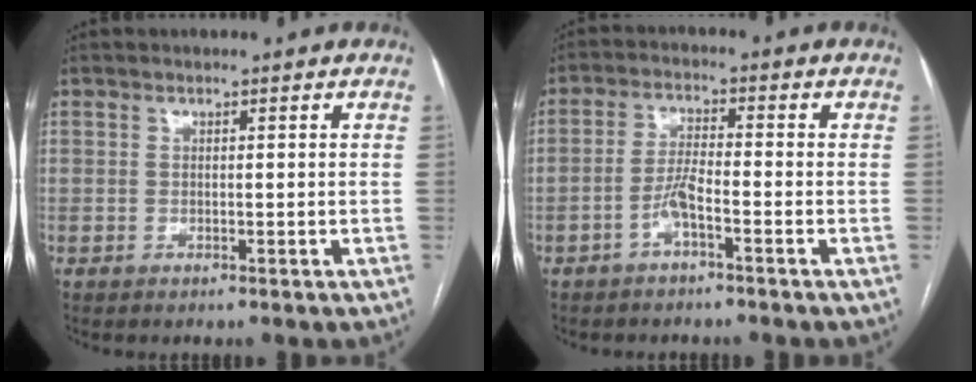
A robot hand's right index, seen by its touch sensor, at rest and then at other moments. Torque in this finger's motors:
{"motor_torque": [0.09, 0.09, 0.06, 0.05]}